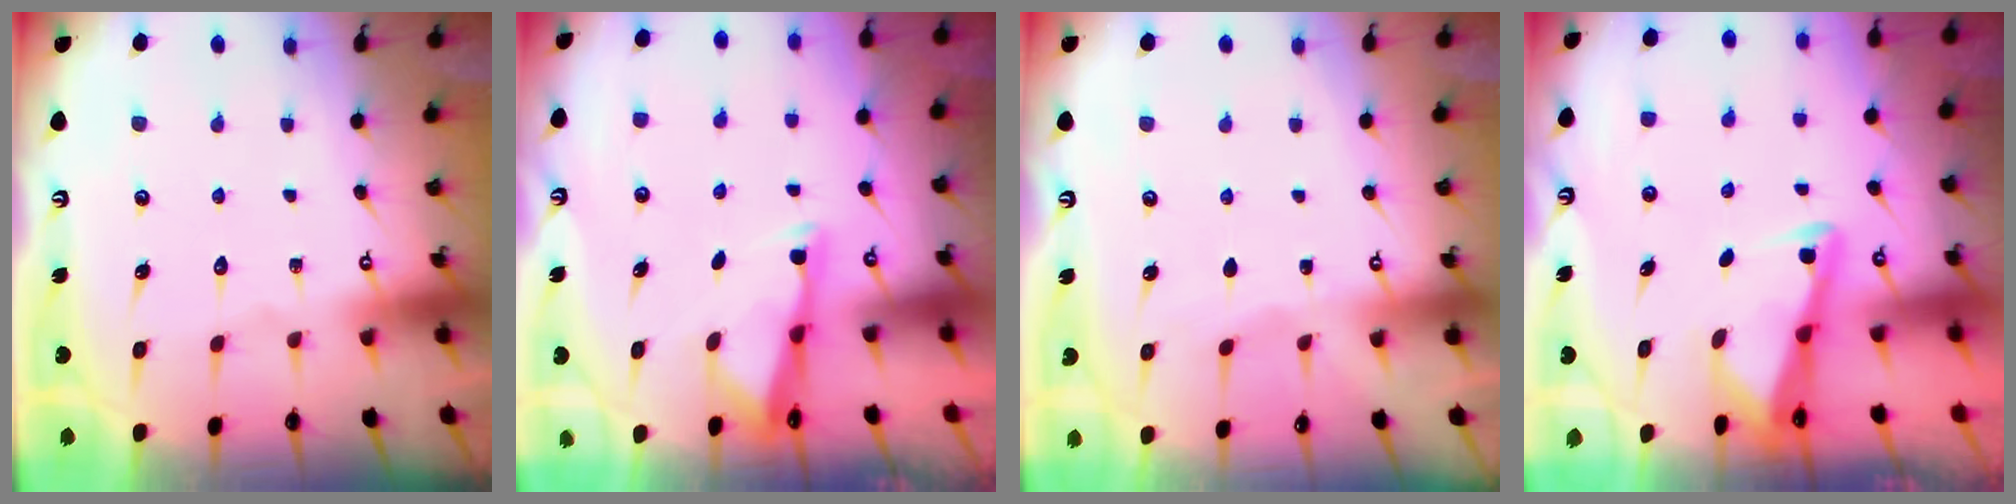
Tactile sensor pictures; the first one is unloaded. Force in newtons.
{"total": 2.9, "press": 2.9, "slide": 0.6}
{"total": 1.5, "press": 1.5, "slide": 0.3}
{"total": 2.8, "press": 2.8, "slide": 0.2}